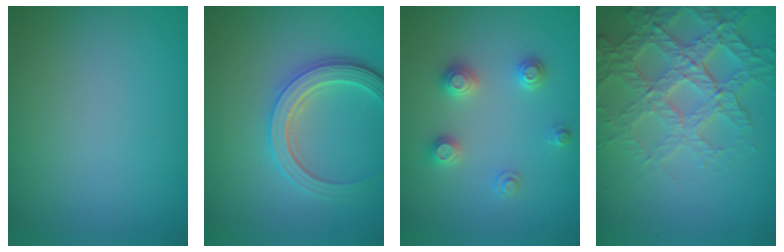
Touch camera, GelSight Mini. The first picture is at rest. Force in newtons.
{"total": 4.2, "press": 3.4, "slide": 2.4}
{"total": 2.5, "press": 2.5, "slide": 0.3}
{"total": 6.1, "press": 5.0, "slide": 3.3}